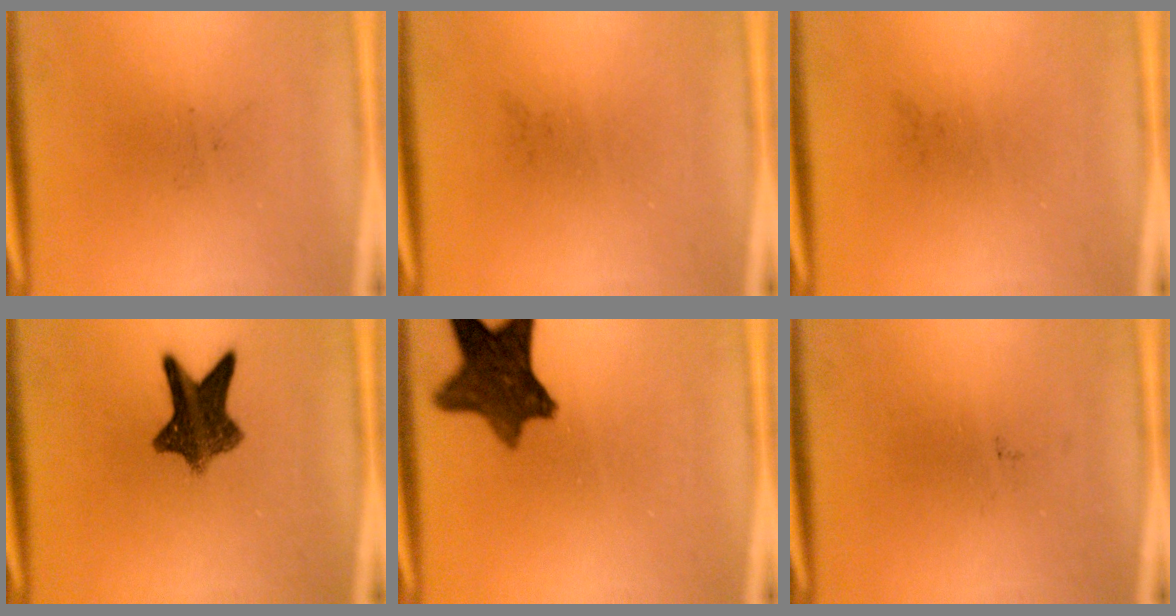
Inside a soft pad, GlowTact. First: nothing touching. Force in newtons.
{"total": 0.0}
{"total": 0.0}
{"total": 9.2}
{"total": 10.8}
{"total": 0.0}